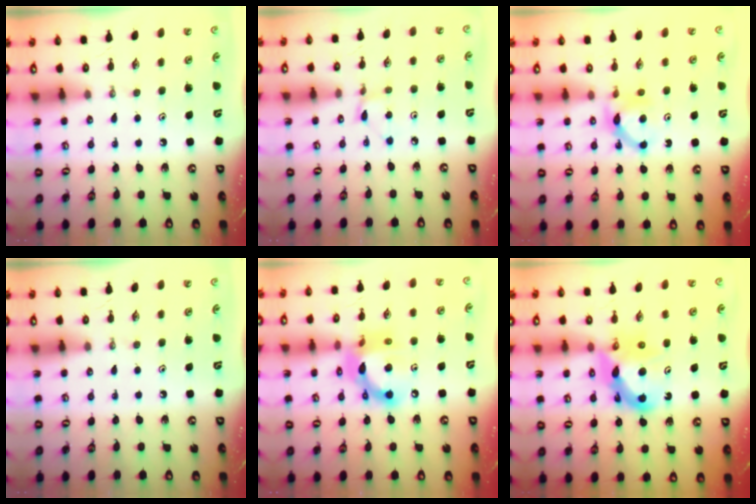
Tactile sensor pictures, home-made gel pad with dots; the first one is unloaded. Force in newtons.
{"total": 2.6, "press": 2.5, "slide": 0.4}
{"total": 6.7, "press": 6.7, "slide": 0.5}
{"total": 0.0}
{"total": 13.9, "press": 13.9, "slide": 0.8}
{"total": 9.1, "press": 9.1, "slide": 1.0}